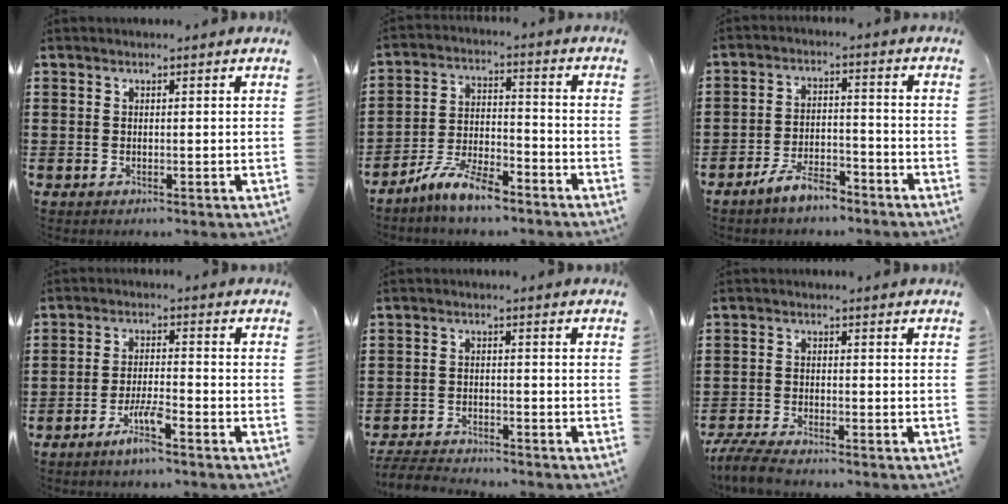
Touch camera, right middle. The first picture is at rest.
{"total": 8.1, "force": [-6.9, 1.6, 3.9], "torque": [-0.091, 0.002, -0.137]}
{"total": 6.2, "force": [-5.4, 1.7, 2.5], "torque": [-0.050, 0.007, -0.104]}
{"total": 4.7, "force": [-3.2, 0.4, 3.4], "torque": [-0.070, -0.004, -0.060]}
{"total": 3.9, "force": [-3.8, 0.5, 0.2], "torque": [-0.013, -0.001, -0.084]}
{"total": 4.6, "force": [-4.3, 0.6, 1.4], "torque": [-0.043, -0.010, -0.091]}